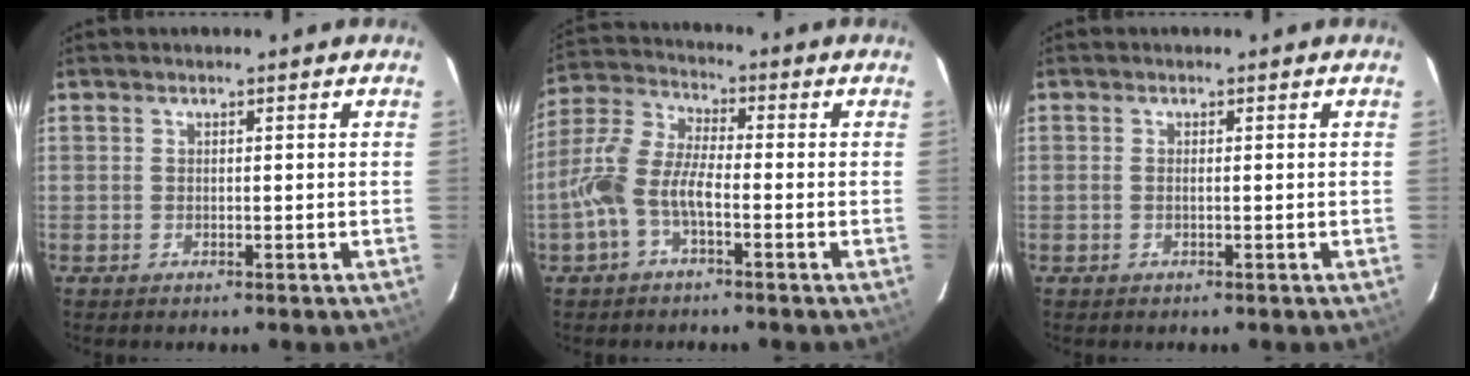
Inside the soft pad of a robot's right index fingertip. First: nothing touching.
{"total": 8.9, "force": [-3.1, 3.4, 7.6], "torque": [-0.177, 0.013, -0.065]}
{"total": 0.7, "force": [-0.1, -0.1, 0.6], "torque": [-0.012, 0.001, -0.004]}